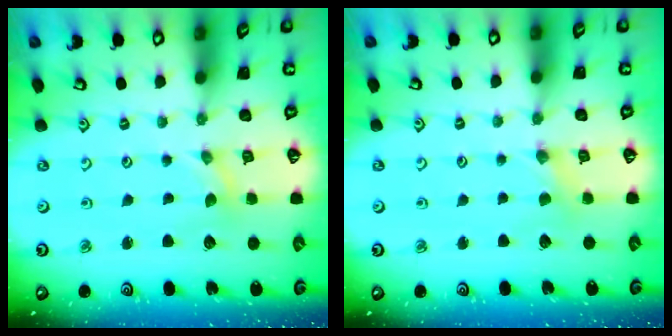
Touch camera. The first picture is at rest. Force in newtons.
{"total": 2.1, "press": 2.1, "slide": 0.4}